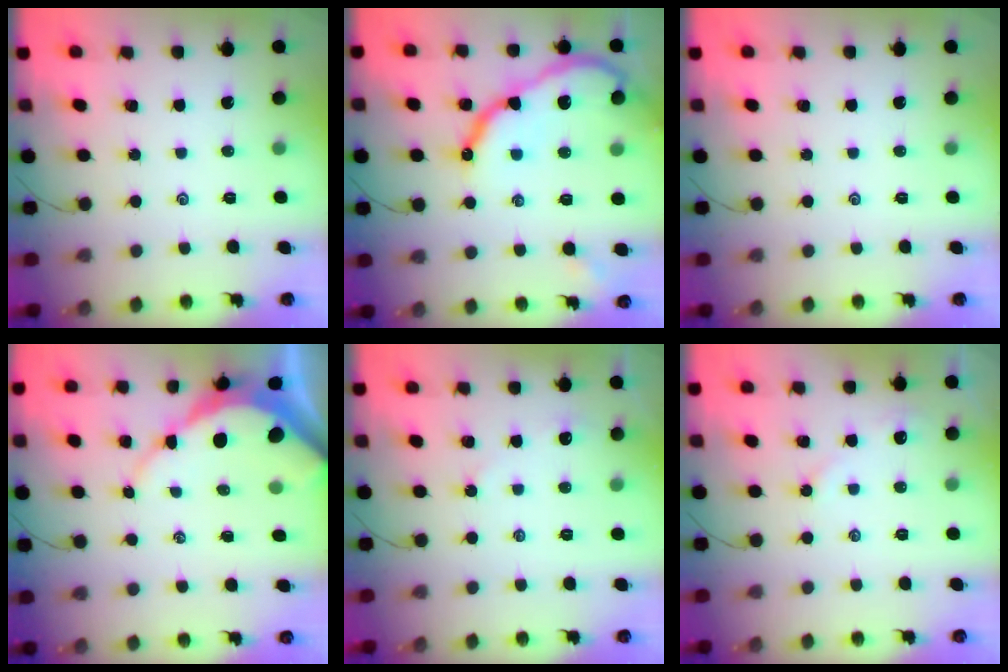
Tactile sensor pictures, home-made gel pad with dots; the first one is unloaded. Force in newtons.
{"total": 16.1, "press": 16.1, "slide": 1.2}
{"total": 0.0}
{"total": 8.6, "press": 8.6, "slide": 0.8}
{"total": 2.3, "press": 2.3, "slide": 0.3}
{"total": 2.8, "press": 2.8, "slide": 0.5}